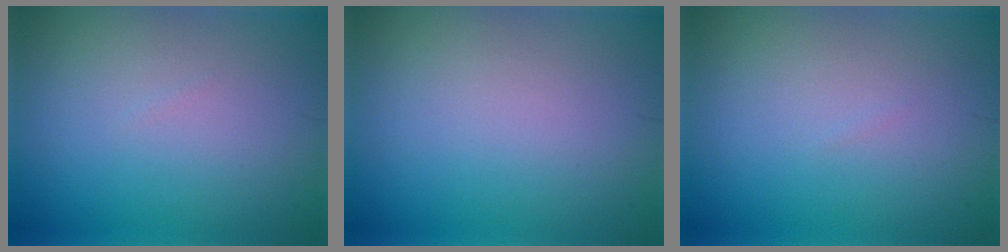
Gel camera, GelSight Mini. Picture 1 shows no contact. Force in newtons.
{"total": 0.0}
{"total": 0.0}